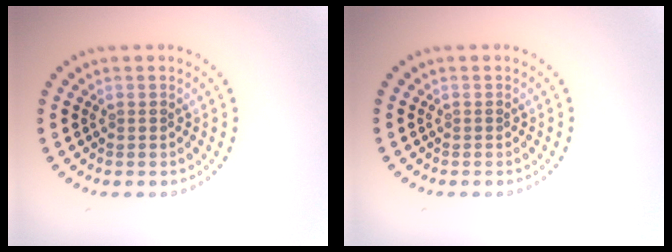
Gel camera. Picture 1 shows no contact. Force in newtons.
{"total": 0.0}